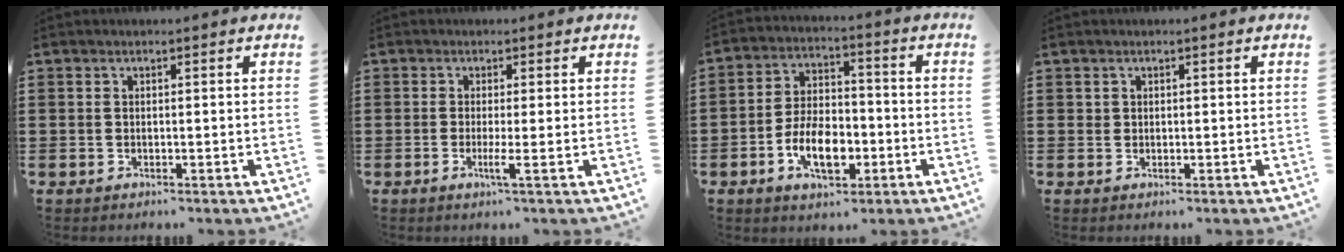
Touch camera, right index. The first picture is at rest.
{"total": 2.1, "force": [-0.6, 0.0, 2.0], "torque": [-0.036, -0.006, -0.012]}
{"total": 8.5, "force": [-3.2, 4.6, 6.4], "torque": [-0.125, -0.001, -0.061]}
{"total": 0.8, "force": [0.4, 0.6, 0.1], "torque": [-0.003, 0.004, 0.007]}